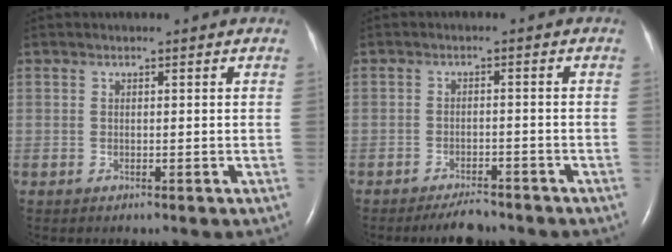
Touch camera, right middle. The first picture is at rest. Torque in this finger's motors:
{"motor_torque": [0.13, -0.15, 0.00, 0.02]}